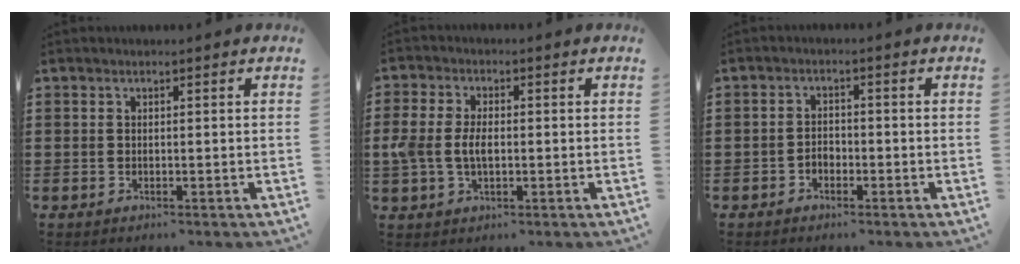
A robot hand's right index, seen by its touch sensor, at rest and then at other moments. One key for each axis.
{"total": 4.8, "fx": -0.4, "fy": 2.8, "fz": 3.9, "tx": -0.104, "ty": -0.003, "tz": -0.016}
{"total": 1.8, "fx": -1.1, "fy": 1.1, "fz": 0.8, "tx": -0.018, "ty": 0.003, "tz": -0.023}